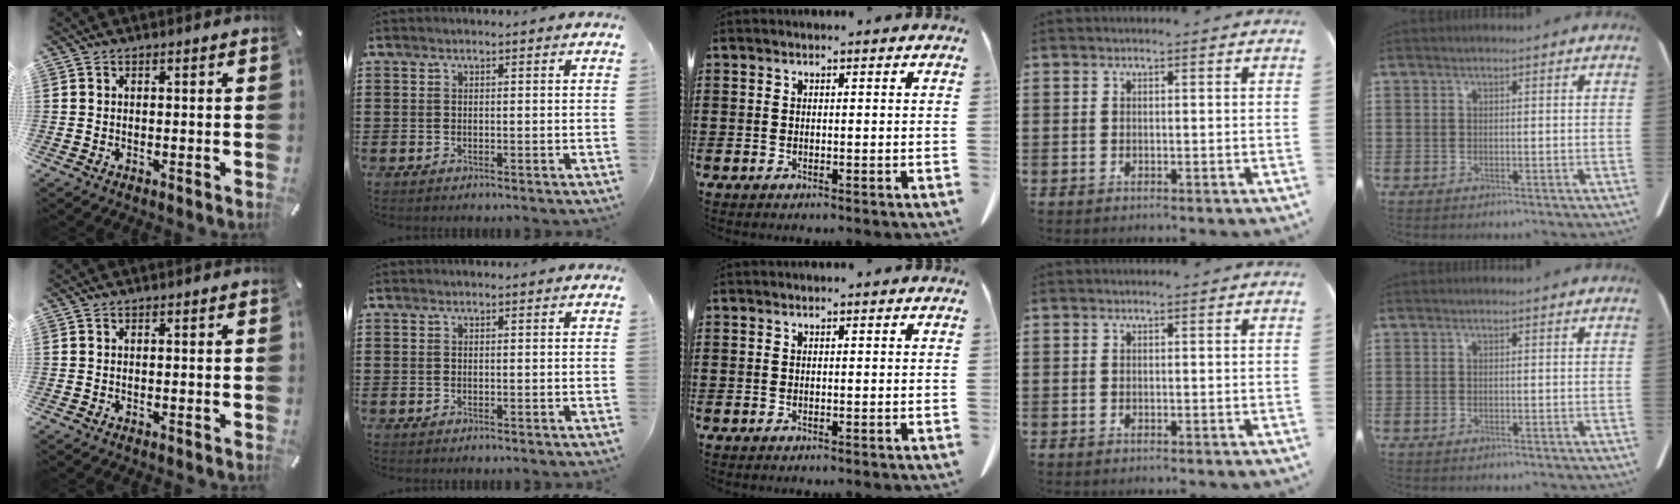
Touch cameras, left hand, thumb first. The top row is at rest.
{}